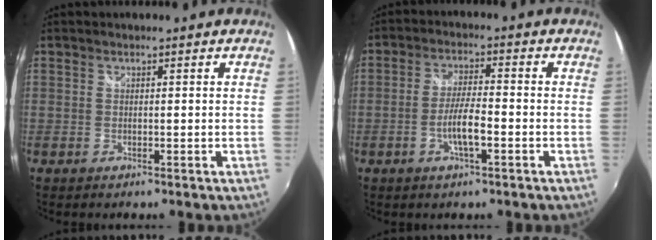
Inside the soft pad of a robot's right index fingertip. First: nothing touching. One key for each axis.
{"total": 5.3, "fx": -2.1, "fy": 0.8, "fz": 4.8, "tx": -0.096, "ty": 0.004, "tz": -0.038}